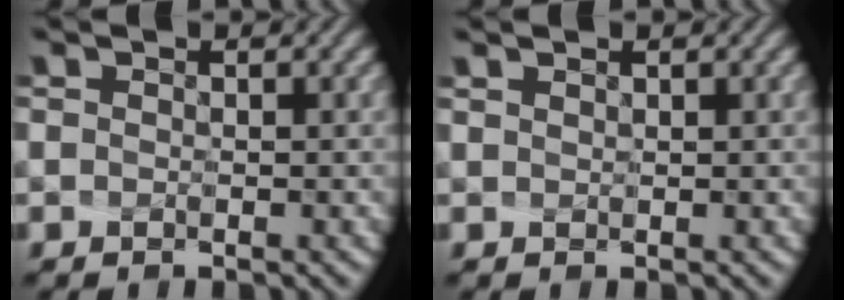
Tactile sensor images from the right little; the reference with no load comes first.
{"total": 0.8, "force": [0.6, 0.3, 0.4], "torque": [-0.007, 0.013, 0.010]}